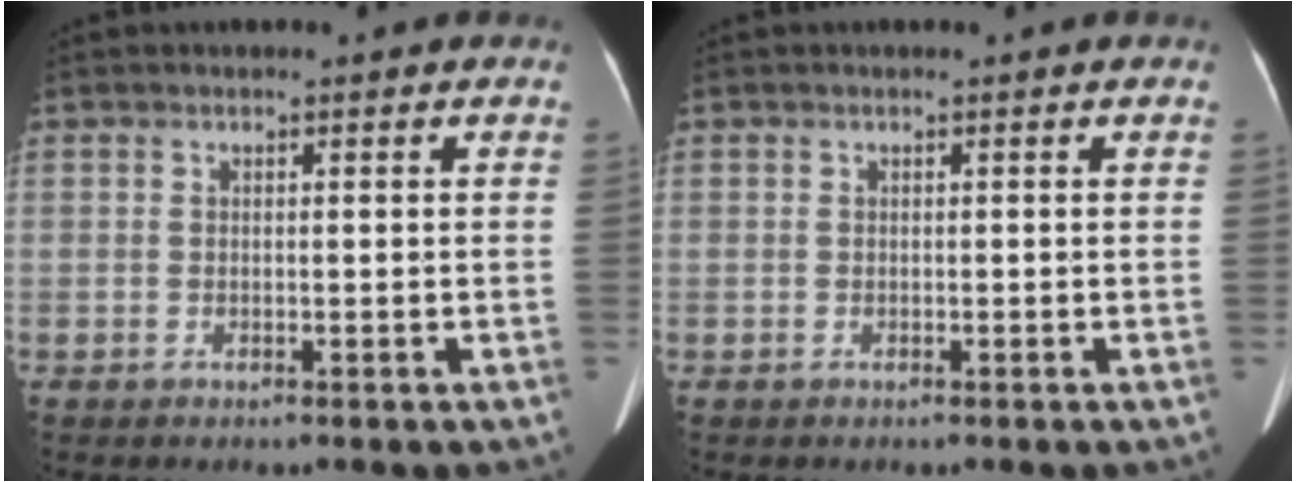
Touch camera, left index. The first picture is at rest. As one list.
[{"total": 0.0}]